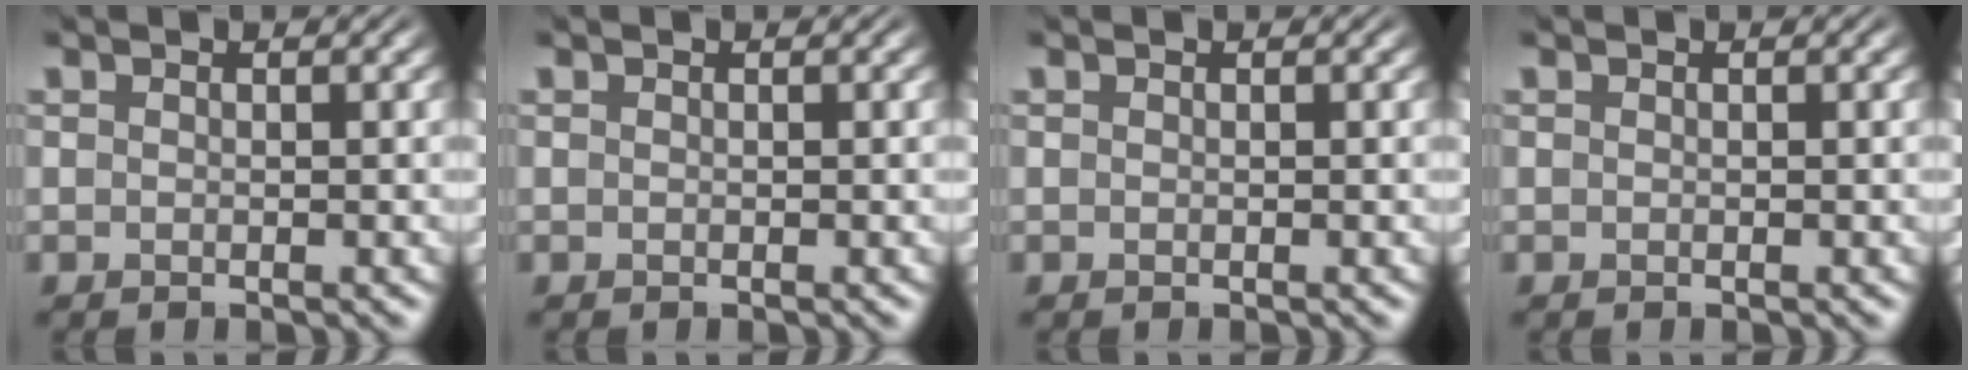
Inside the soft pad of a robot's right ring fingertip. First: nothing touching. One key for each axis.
{"total": 0.0}
{"total": 0.0}
{"total": 0.0}